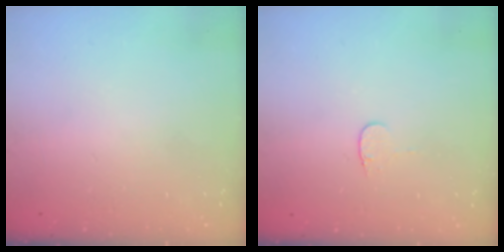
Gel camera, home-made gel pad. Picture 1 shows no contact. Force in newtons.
{"total": 3.4, "press": 3.3, "slide": 0.4}